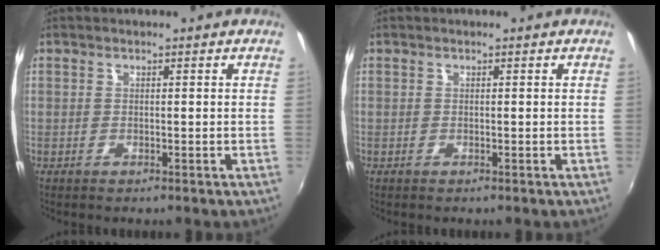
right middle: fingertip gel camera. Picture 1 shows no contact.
{"total": 0.0}